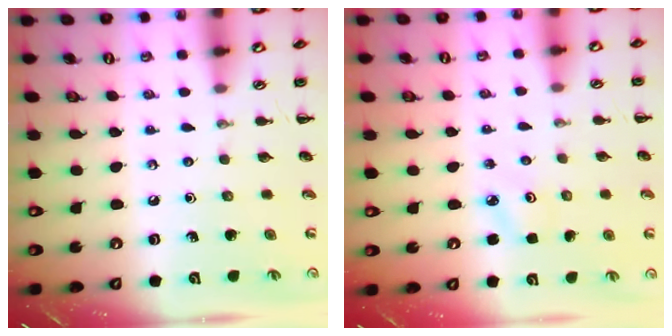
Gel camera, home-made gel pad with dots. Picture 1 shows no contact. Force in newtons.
{"total": 2.5, "press": 2.4, "slide": 0.7}